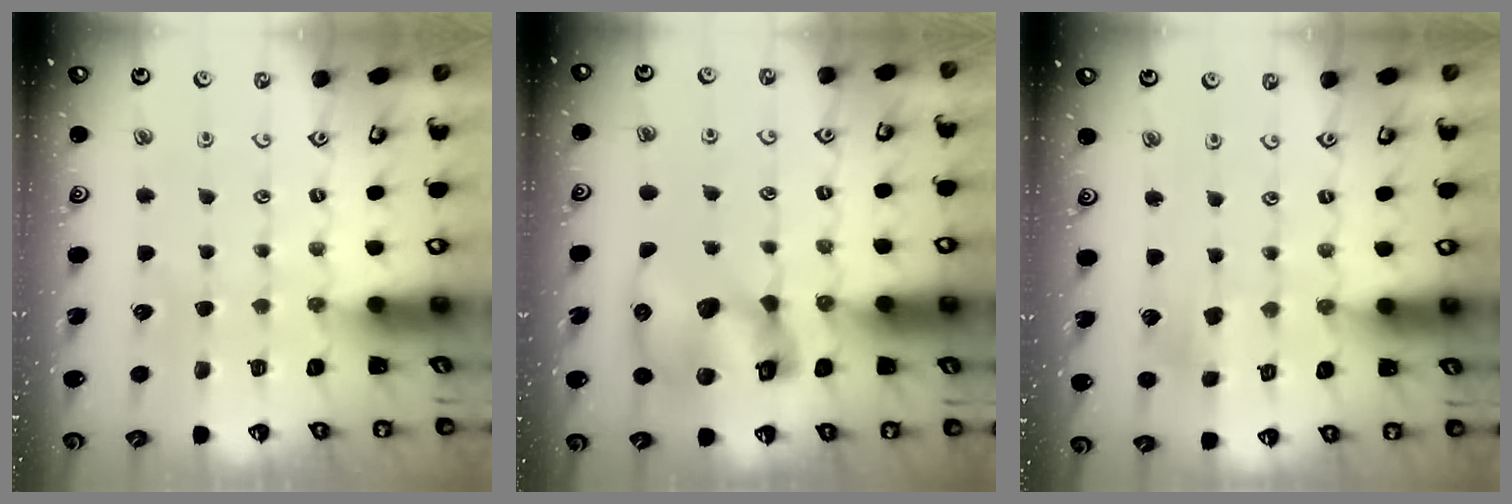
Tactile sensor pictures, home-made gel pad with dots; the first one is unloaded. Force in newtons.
{"total": 13.8, "press": 13.6, "slide": 2.1}
{"total": 2.3, "press": 2.3, "slide": 0.4}